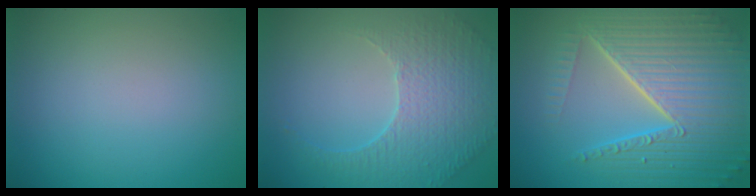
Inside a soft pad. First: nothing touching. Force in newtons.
{"total": 5.1, "press": 3.7, "slide": 3.5}
{"total": 10.0, "press": 6.4, "slide": 7.8}